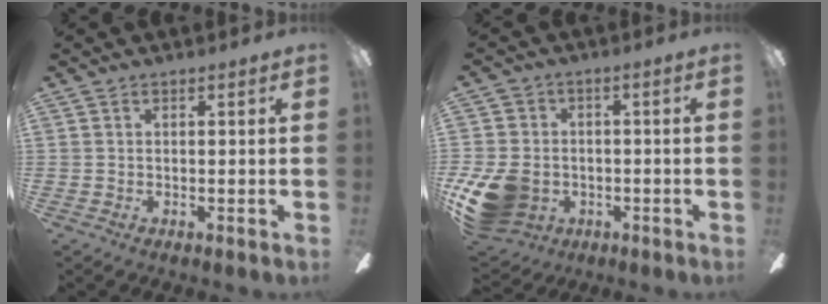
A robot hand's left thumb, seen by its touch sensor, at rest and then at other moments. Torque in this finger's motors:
{"motor_torque": [0.15, 1.72, 0.37, -0.37, 0.10]}